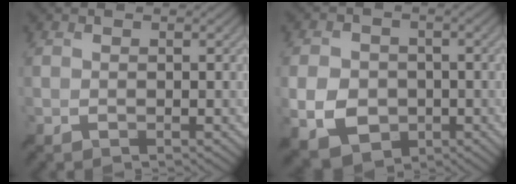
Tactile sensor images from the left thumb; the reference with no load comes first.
{"total": 6.9, "force": [-1.8, 5.2, 4.1], "torque": [-0.102, -0.017, -0.038]}